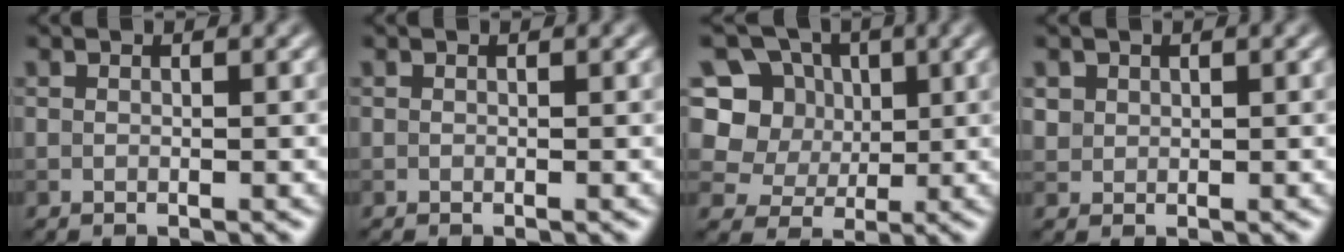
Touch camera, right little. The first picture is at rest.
{"total": 0.0}
{"total": 8.6, "force": [3.0, 7.4, 3.3], "torque": [-0.071, 0.019, 0.038]}
{"total": 0.9, "force": [0.3, 0.9, 0.1], "torque": [0.003, -0.004, 0.008]}